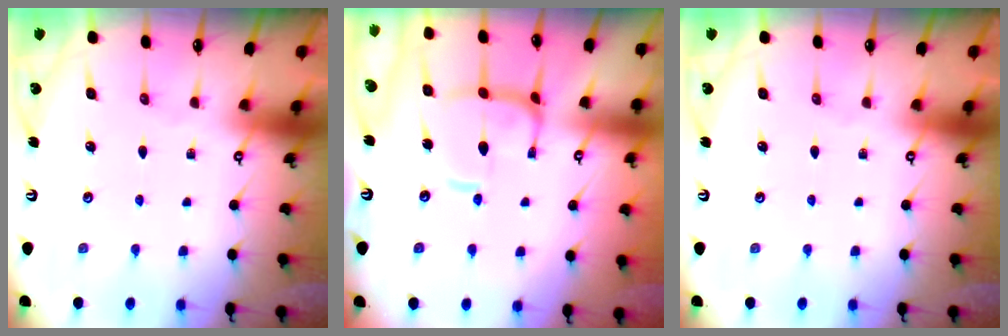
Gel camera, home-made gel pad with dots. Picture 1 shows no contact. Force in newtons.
{"total": 5.8, "press": 5.7, "slide": 0.8}
{"total": 0.0}